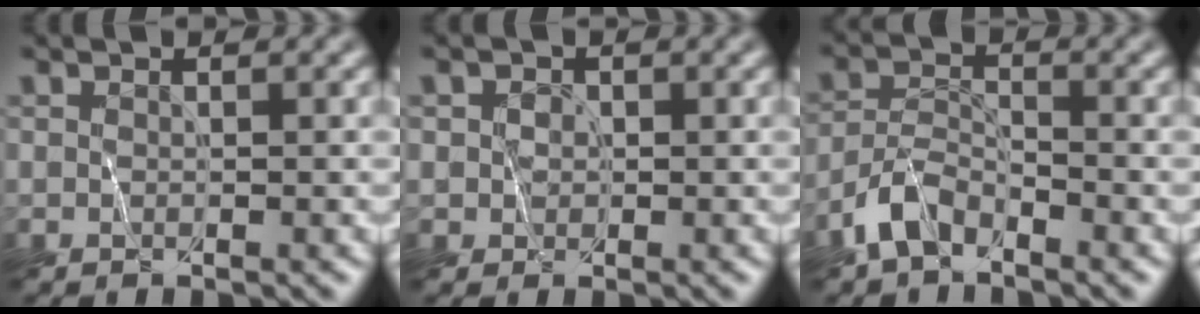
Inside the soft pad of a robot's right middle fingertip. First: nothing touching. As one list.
[{"total": 1.4, "force": [0.6, 1.3, 0.2], "torque": [0.016, 0.005, 0.006]}, {"total": 3.1, "force": [-2.3, 1.4, 1.5], "torque": [-0.032, 0.009, -0.057]}]